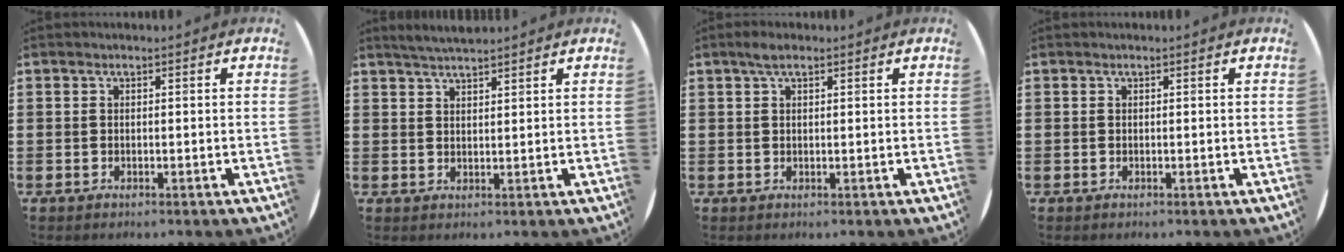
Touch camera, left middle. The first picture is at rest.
{"total": 2.9, "force": [2.8, 0.1, 0.6], "torque": [-0.017, -0.001, 0.053]}
{"total": 1.9, "force": [1.2, 0.6, 1.3], "torque": [-0.027, 0.007, 0.019]}
{"total": 0.0}